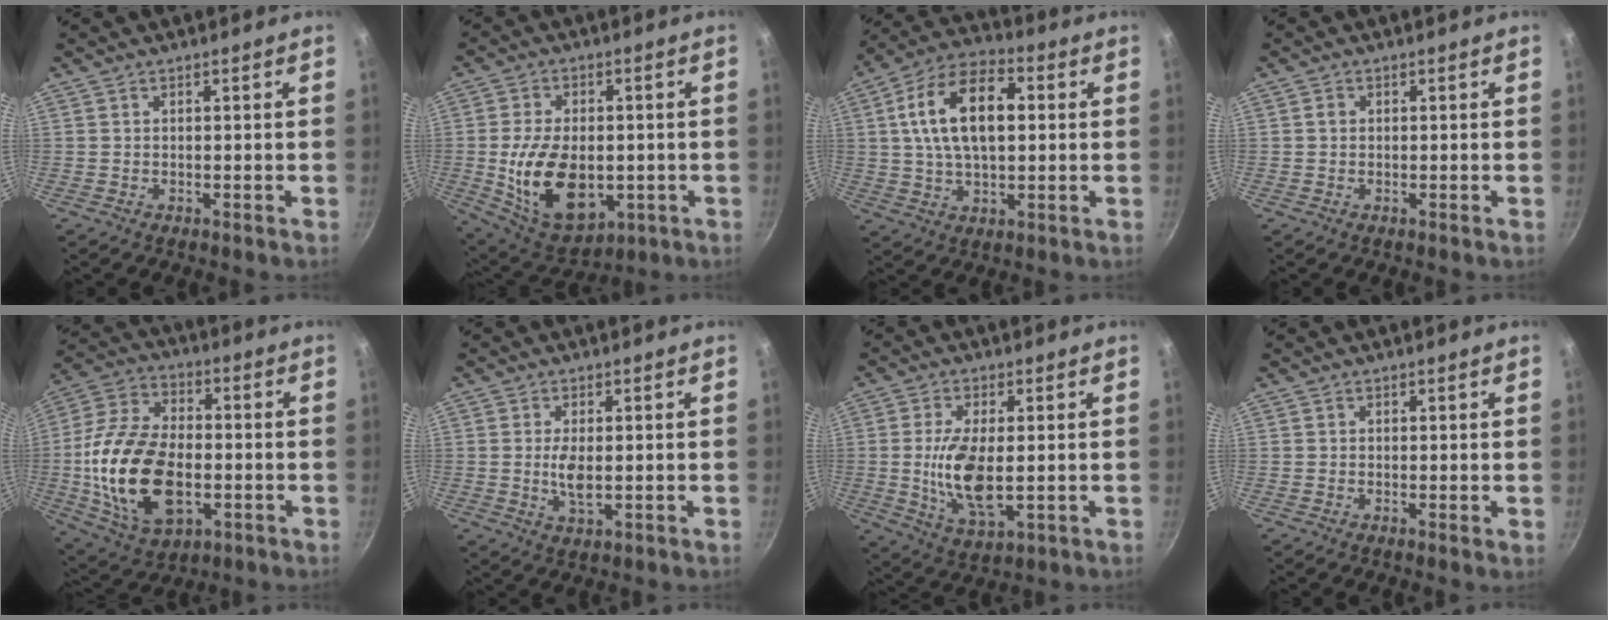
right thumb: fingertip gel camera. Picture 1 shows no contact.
{"total": 16.6, "force": [-2.4, 10.2, 12.9], "torque": [-0.208, -0.005, -0.014]}
{"total": 16.4, "force": [2.7, 8.9, 13.5], "torque": [-0.236, 0.022, 0.043]}
{"total": 1.0, "force": [0.0, 0.9, 0.4], "torque": [-0.004, 0.003, -0.002]}
{"total": 22.6, "force": [-3.3, 13.4, 17.9], "torque": [-0.342, 0.011, -0.048]}
{"total": 4.3, "force": [0.0, 1.9, 3.9], "torque": [-0.078, -0.009, 0.003]}
{"total": 11.2, "force": [-0.4, 5.0, 10.0], "torque": [-0.193, -0.017, 0.003]}
{"total": 0.8, "force": [0.0, 0.2, 0.8], "torque": [-0.011, -0.004, -0.004]}